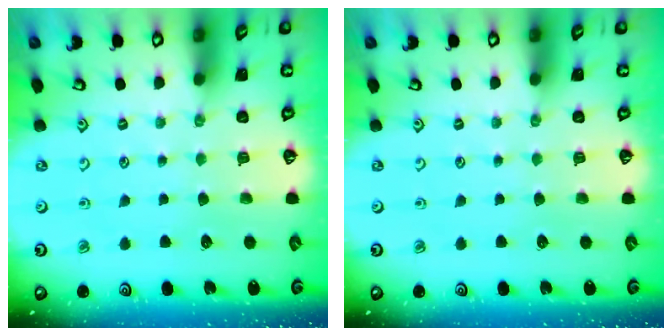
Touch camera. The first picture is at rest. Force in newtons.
{"total": 0.0}